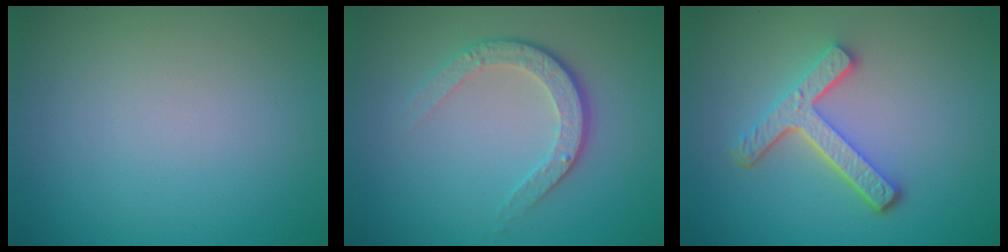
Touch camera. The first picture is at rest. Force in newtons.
{"total": 3.5, "press": 2.5, "slide": 2.4}
{"total": 4.4, "press": 3.3, "slide": 2.9}